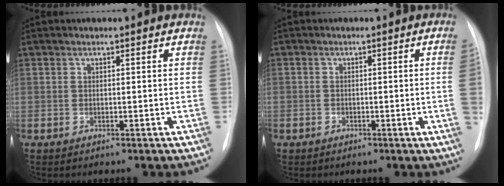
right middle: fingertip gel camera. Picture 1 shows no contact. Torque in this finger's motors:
{"motor_torque": [0.82, -0.79, -0.17, -0.21]}